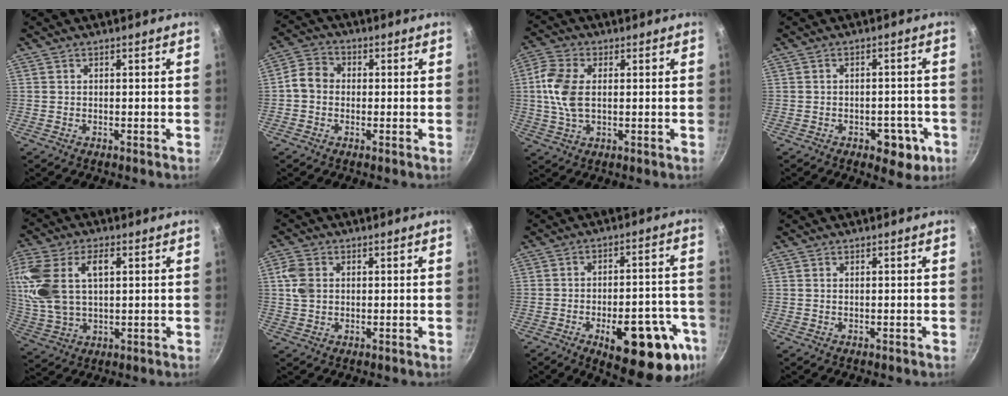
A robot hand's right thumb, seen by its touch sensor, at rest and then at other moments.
{"total": 5.6, "force": [-0.5, 4.7, 3.0], "torque": [-0.044, 0.019, -0.019]}
{"total": 9.2, "force": [0.9, 5.2, 7.5], "torque": [-0.174, 0.009, 0.018]}
{"total": 6.6, "force": [-3.2, 3.7, 4.5], "torque": [-0.030, 0.020, -0.036]}
{"total": 17.8, "force": [4.0, 10.2, 14.0], "torque": [-0.320, 0.010, 0.076]}
{"total": 5.1, "force": [0.9, 3.8, 3.3], "torque": [-0.069, 0.003, 0.016]}
{"total": 20.2, "force": [-9.0, 7.4, 16.5], "torque": [-0.168, 0.042, -0.108]}
{"total": 0.0}